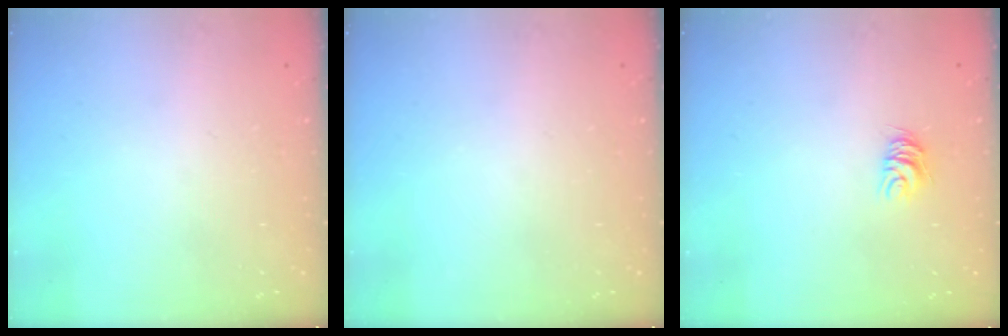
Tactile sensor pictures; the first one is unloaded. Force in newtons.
{"total": 0.0}
{"total": 6.2, "press": 6.2, "slide": 0.1}